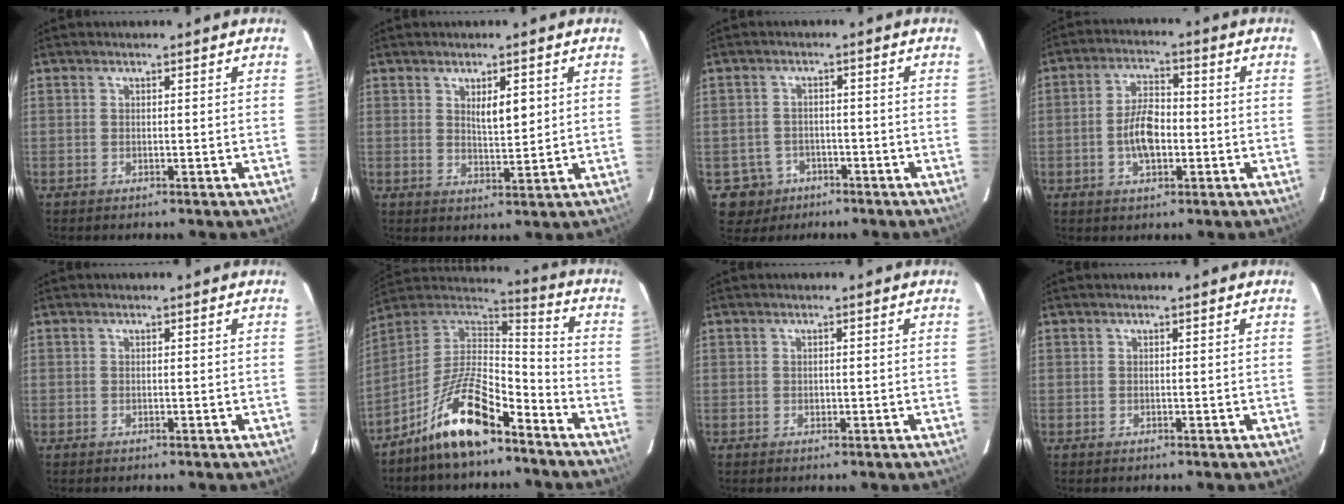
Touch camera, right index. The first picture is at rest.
{"total": 4.1, "force": [1.5, 1.2, 3.7], "torque": [-0.063, -0.003, 0.028]}
{"total": 5.4, "force": [-2.5, 4.8, -0.1], "torque": [0.000, 0.010, -0.035]}
{"total": 6.8, "force": [-1.4, 2.9, 5.9], "torque": [-0.122, 0.011, -0.026]}
{"total": 0.0}
{"total": 13.9, "force": [-9.6, 3.3, 9.5], "torque": [-0.178, 0.022, -0.175]}
{"total": 0.5, "force": [-0.1, 0.4, 0.3], "torque": [-0.008, 0.001, -0.003]}
{"total": 0.0}